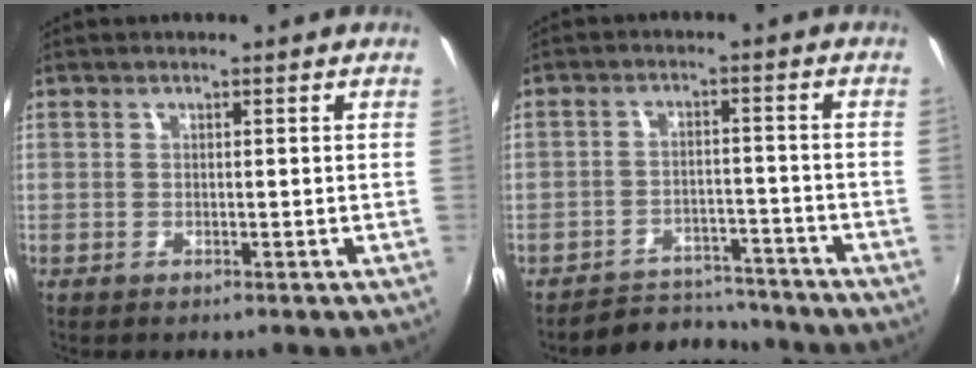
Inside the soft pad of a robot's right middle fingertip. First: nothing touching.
{"total": 8.2, "force": [-7.7, 2.9, 0.6], "torque": [-0.027, 0.019, -0.107]}